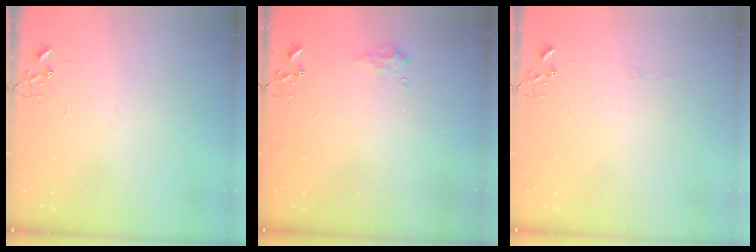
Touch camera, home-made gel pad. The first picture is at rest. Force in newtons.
{"total": 8.7, "press": 8.6, "slide": 0.6}
{"total": 2.6, "press": 2.6, "slide": 0.5}